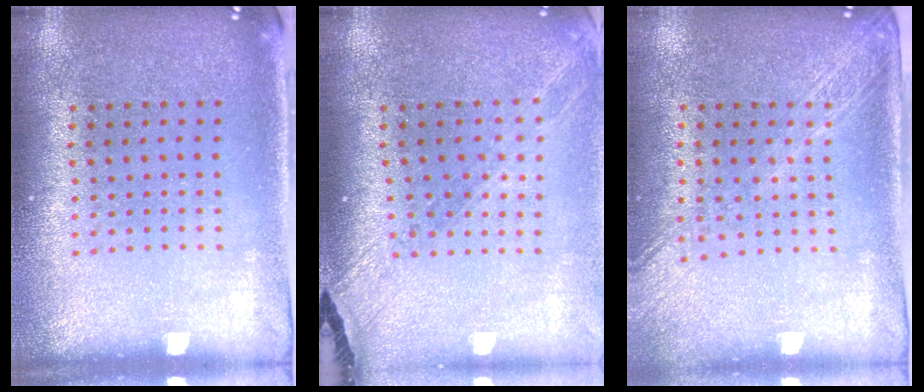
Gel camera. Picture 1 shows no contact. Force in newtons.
{"total": 1.4, "press": 1.4, "slide": 0.1}
{"total": 1.8, "press": 1.5, "slide": 1.0}